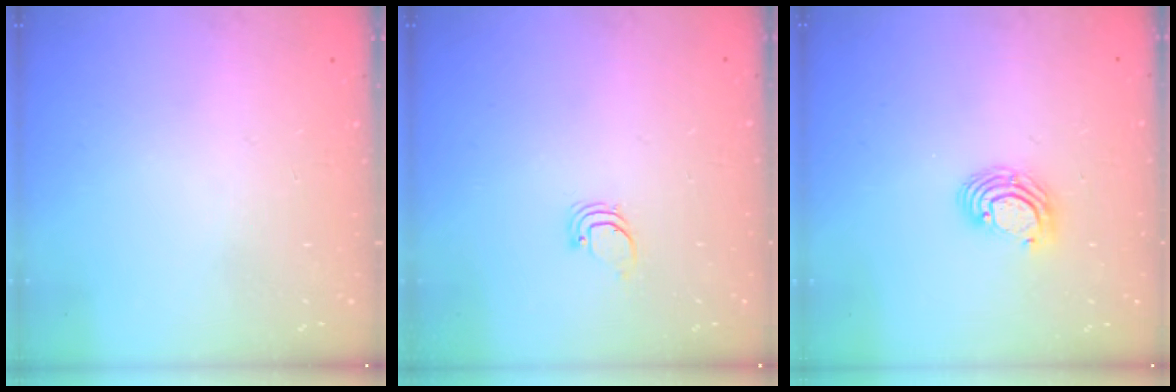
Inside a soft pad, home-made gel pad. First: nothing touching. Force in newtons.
{"total": 0.9, "press": 0.9, "slide": 0.0}
{"total": 5.3, "press": 5.3, "slide": 0.4}